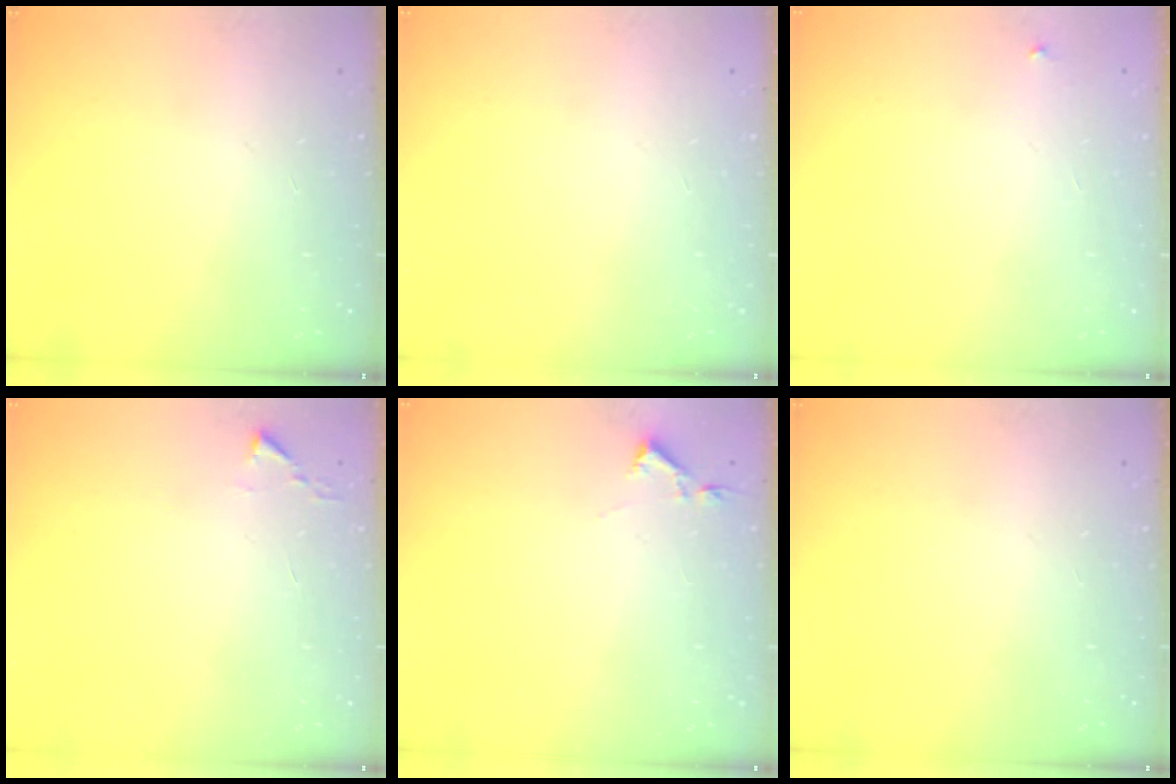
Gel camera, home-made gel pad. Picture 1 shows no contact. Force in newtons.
{"total": 0.0}
{"total": 2.1, "press": 2.1, "slide": 0.1}
{"total": 2.4, "press": 2.4, "slide": 0.3}
{"total": 2.9, "press": 2.9, "slide": 0.5}
{"total": 0.0}